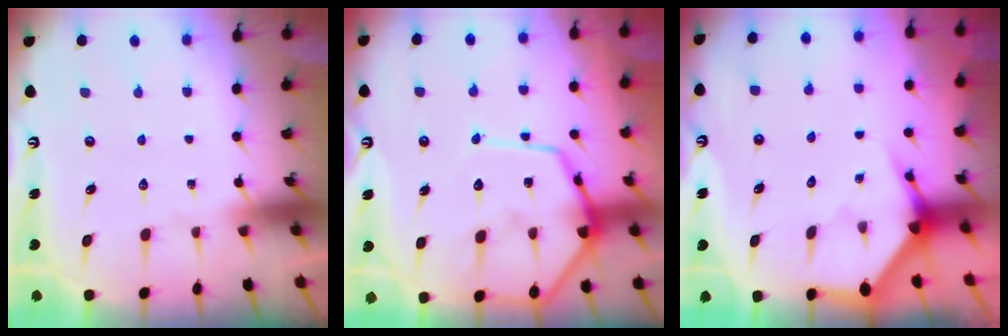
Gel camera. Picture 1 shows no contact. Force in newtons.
{"total": 15.0, "press": 14.9, "slide": 1.4}
{"total": 3.4, "press": 3.4, "slide": 0.1}